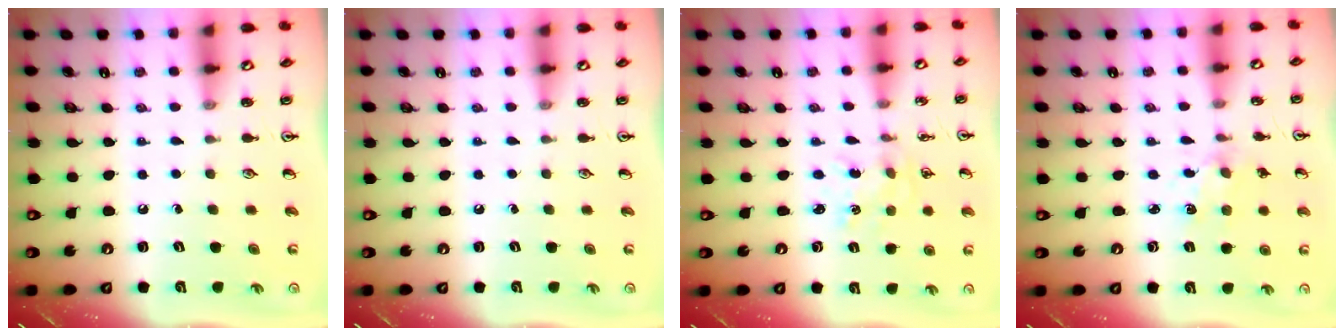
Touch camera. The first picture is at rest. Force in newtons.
{"total": 0.0}
{"total": 1.5, "press": 1.4, "slide": 0.4}
{"total": 2.4, "press": 2.3, "slide": 0.4}